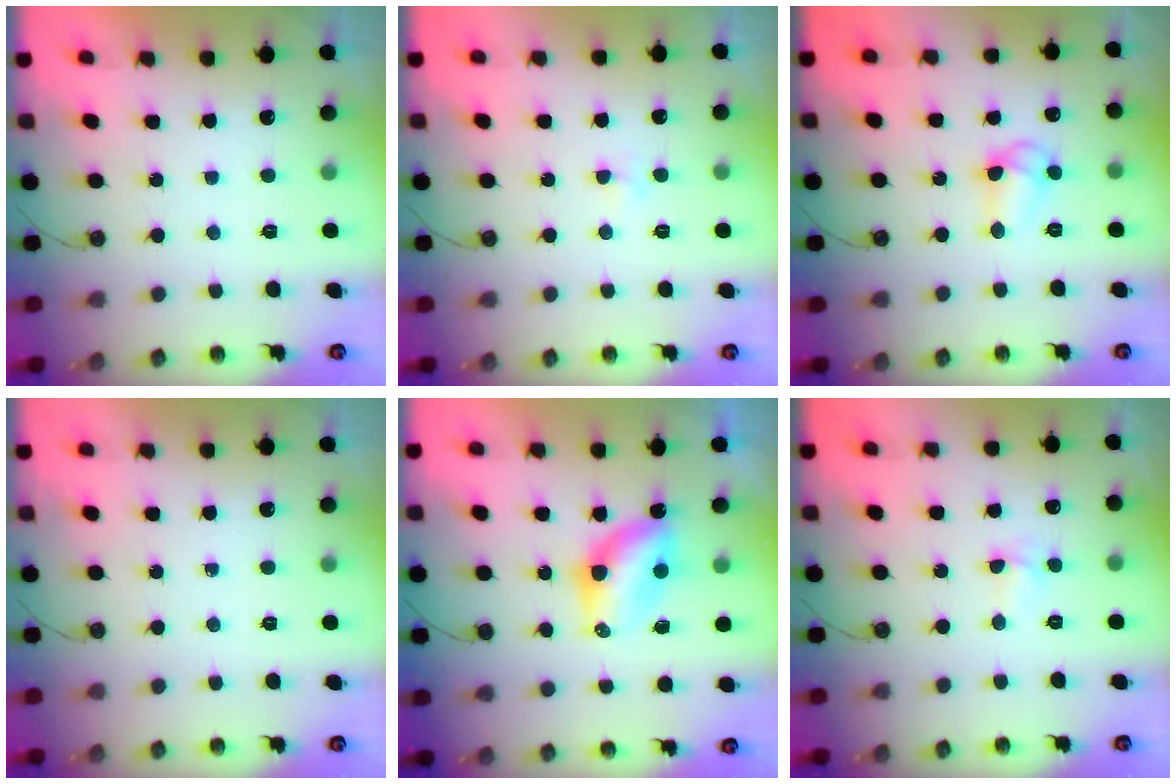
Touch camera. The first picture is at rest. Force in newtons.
{"total": 2.1, "press": 2.0, "slide": 0.3}
{"total": 8.8, "press": 8.7, "slide": 0.7}
{"total": 0.0}
{"total": 6.7, "press": 6.6, "slide": 0.7}
{"total": 3.8, "press": 3.8, "slide": 0.5}